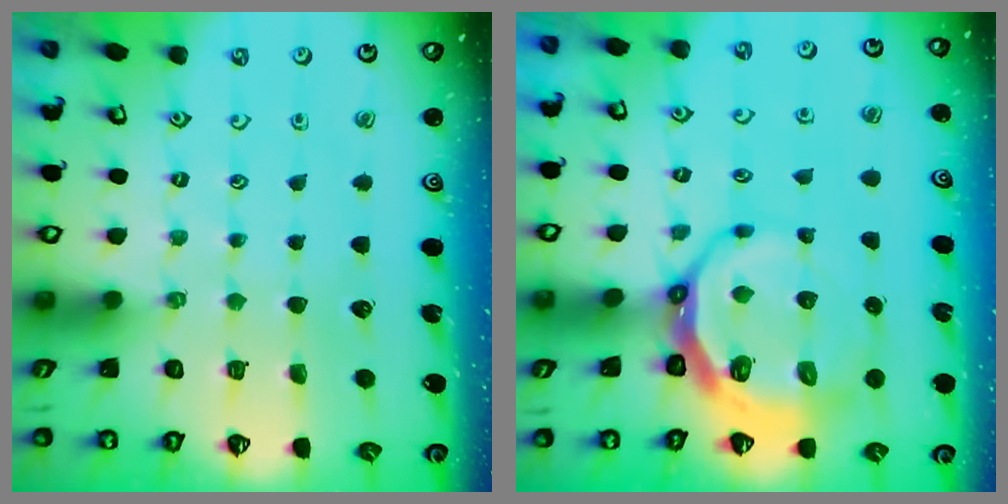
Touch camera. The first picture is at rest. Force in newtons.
{"total": 10.7, "press": 10.0, "slide": 3.8}